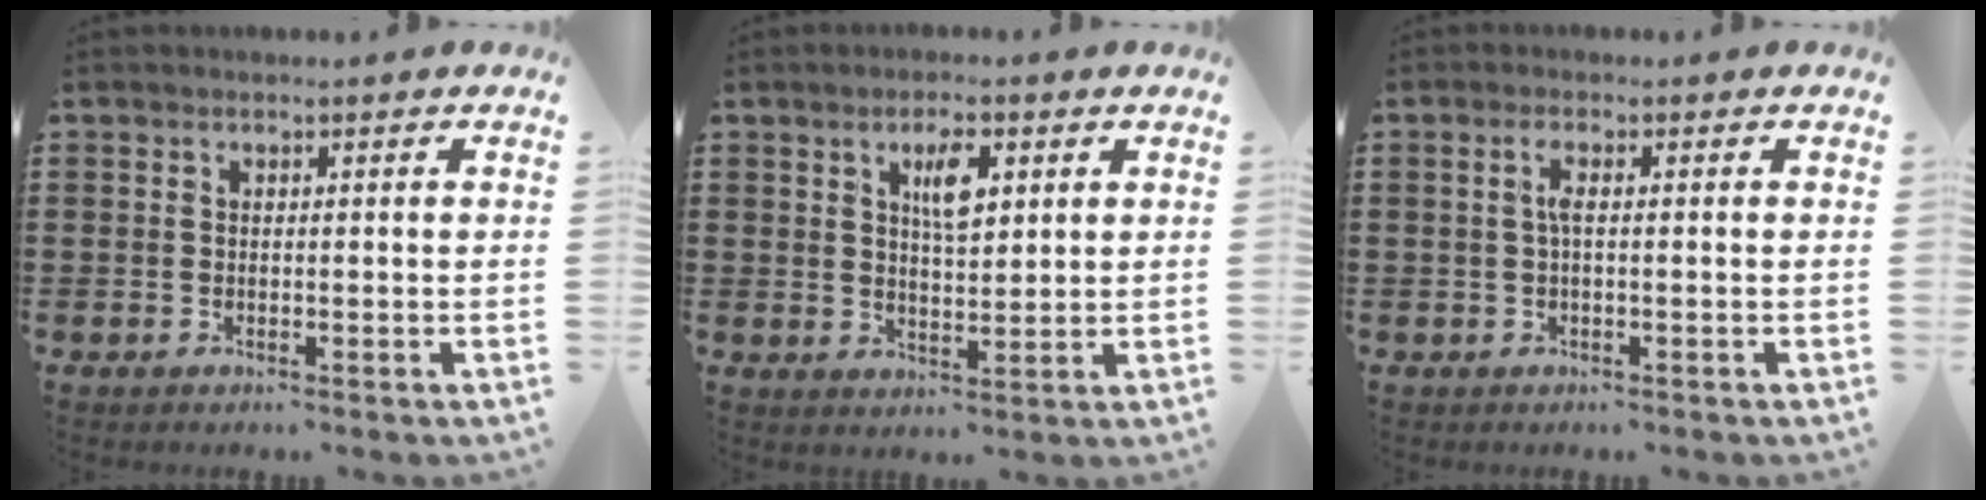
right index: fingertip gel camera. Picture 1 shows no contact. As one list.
[{"total": 5.0, "force": [2.0, 1.7, 4.2], "torque": [-0.074, 0.002, 0.030]}, {"total": 1.9, "force": [-0.1, 0.3, 1.9], "torque": [-0.038, 0.002, -0.003]}]